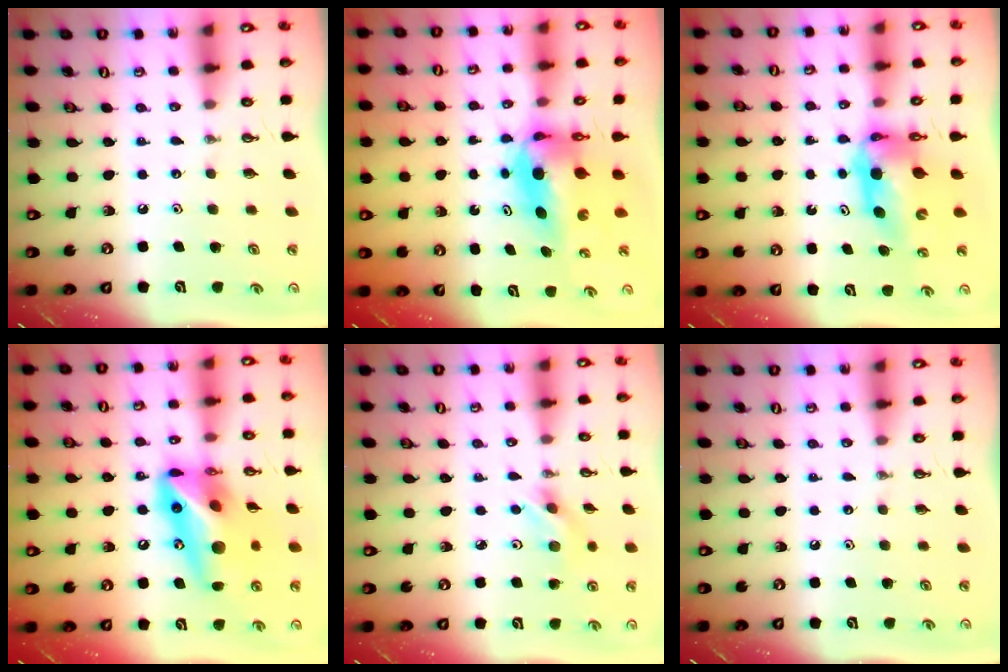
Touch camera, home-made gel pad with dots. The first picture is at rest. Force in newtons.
{"total": 10.2, "press": 6.6, "slide": 7.7}
{"total": 7.5, "press": 7.5, "slide": 0.8}
{"total": 18.0, "press": 17.8, "slide": 2.9}
{"total": 3.4, "press": 3.4, "slide": 0.4}
{"total": 0.0}